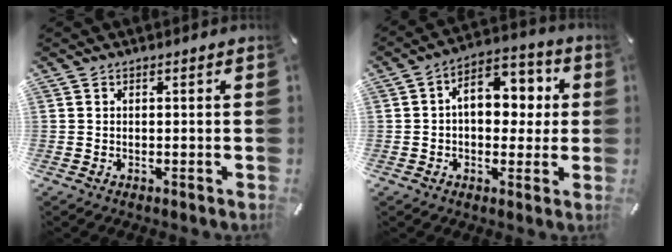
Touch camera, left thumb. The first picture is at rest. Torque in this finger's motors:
{"motor_torque": [0.50, 0.33, -0.01, 0.02, 0.16]}